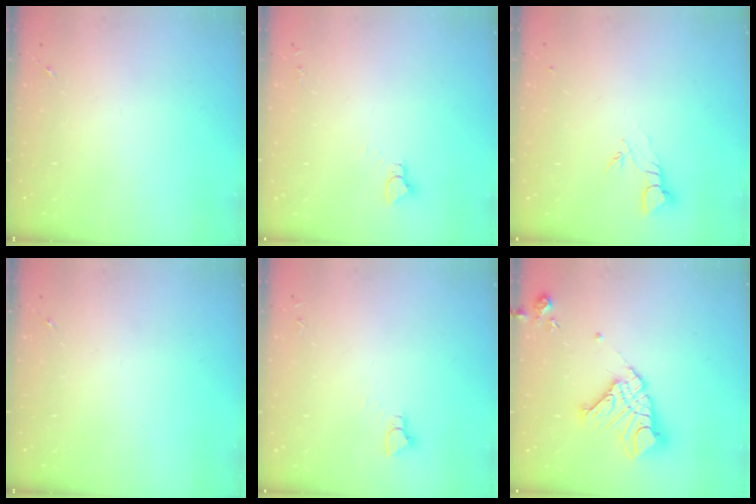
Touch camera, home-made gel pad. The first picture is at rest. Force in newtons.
{"total": 3.3, "press": 3.3, "slide": 0.2}
{"total": 3.7, "press": 3.7, "slide": 0.3}
{"total": 0.0}
{"total": 3.3, "press": 3.3, "slide": 0.2}
{"total": 15.8, "press": 15.7, "slide": 1.9}